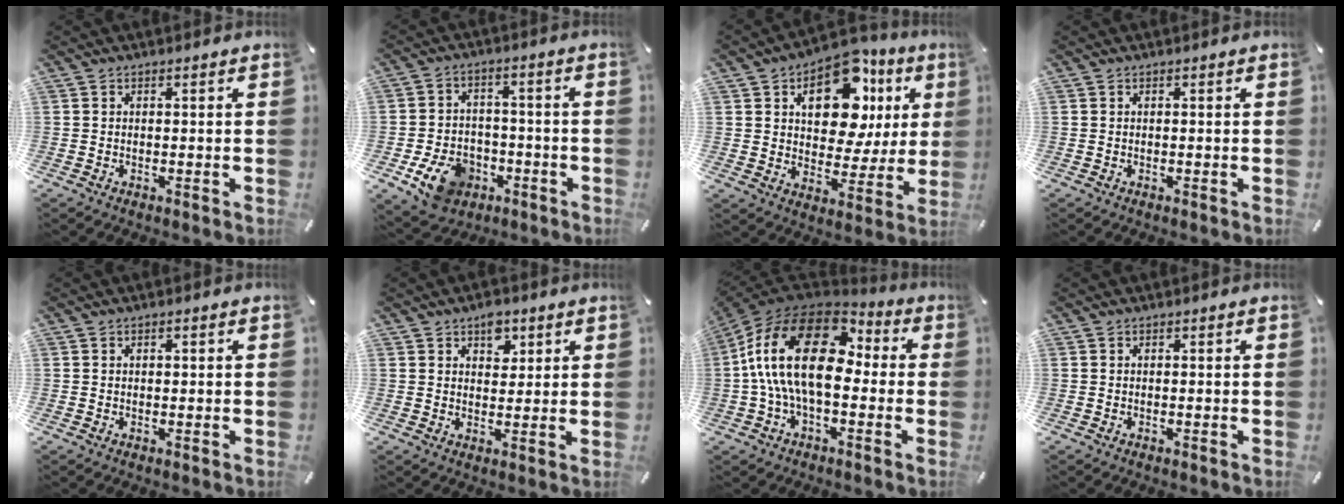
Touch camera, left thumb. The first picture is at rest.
{"total": 10.9, "force": [-4.9, 7.9, 5.7], "torque": [-0.115, 0.032, -0.085]}
{"total": 16.8, "force": [7.3, 9.9, 11.5], "torque": [-0.166, -0.033, 0.124]}
{"total": 0.0}
{"total": 0.6, "force": [0.2, 0.4, 0.3], "torque": [-0.007, 0.003, 0.002]}
{"total": 4.9, "force": [2.8, 3.4, 2.3], "torque": [-0.012, -0.009, 0.042]}
{"total": 21.4, "force": [1.4, 11.4, 18.0], "torque": [-0.374, 0.010, 0.025]}
{"total": 0.0}